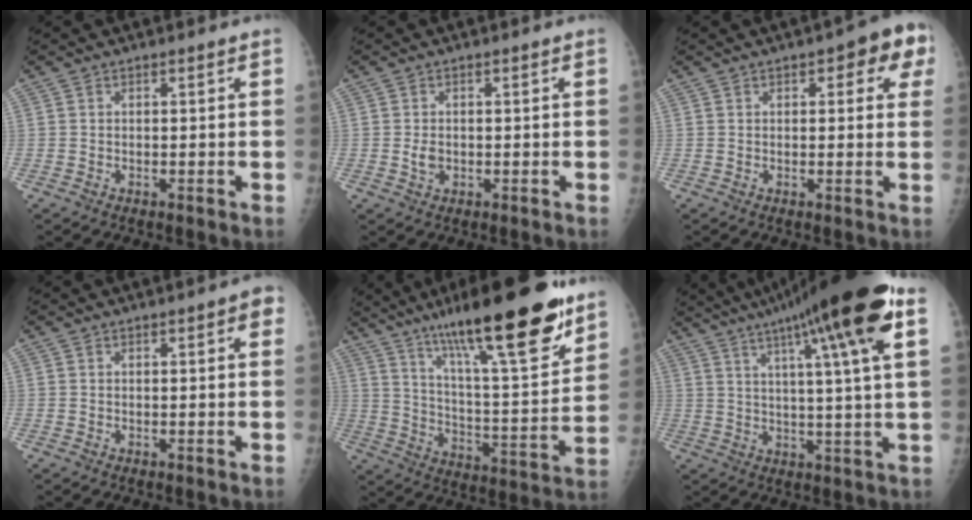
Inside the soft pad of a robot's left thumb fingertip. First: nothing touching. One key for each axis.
{"total": 2.0, "fx": -0.2, "fy": 1.5, "fz": 1.4, "tx": -0.017, "ty": 0.001, "tz": -0.001}
{"total": 7.1, "fx": 2.9, "fy": 3.1, "fz": 5.7, "tx": -0.027, "ty": 0.001, "tz": 0.025}
{"total": 2.9, "fx": 1.2, "fy": 0.9, "fz": 2.4, "tx": -0.016, "ty": 0.002, "tz": 0.011}
{"total": 26.5, "fx": 17.2, "fy": 5.3, "fz": 19.4, "tx": -0.285, "ty": -0.063, "tz": 0.280}
{"total": 21.3, "fx": 10.7, "fy": 1.7, "fz": 18.3, "tx": -0.278, "ty": 0.002, "tz": 0.151}